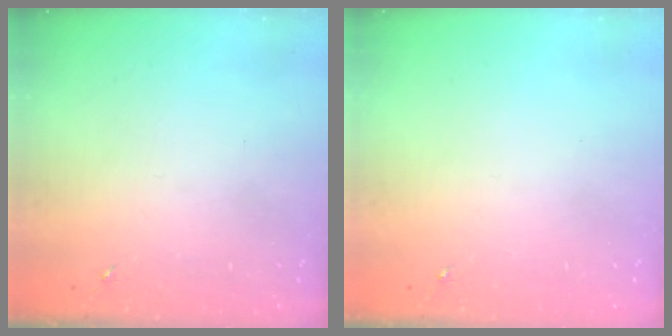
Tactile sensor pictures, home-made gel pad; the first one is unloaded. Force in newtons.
{"total": 0.0}